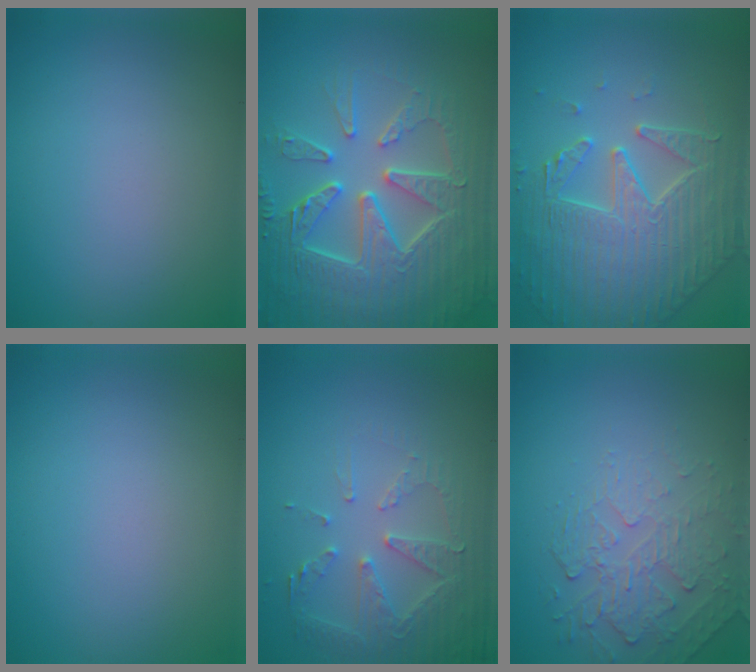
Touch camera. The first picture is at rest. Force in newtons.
{"total": 8.8, "press": 6.4, "slide": 6.0}
{"total": 5.2, "press": 4.9, "slide": 1.5}
{"total": 0.0}
{"total": 4.1, "press": 3.7, "slide": 1.7}
{"total": 2.4, "press": 1.7, "slide": 1.7}